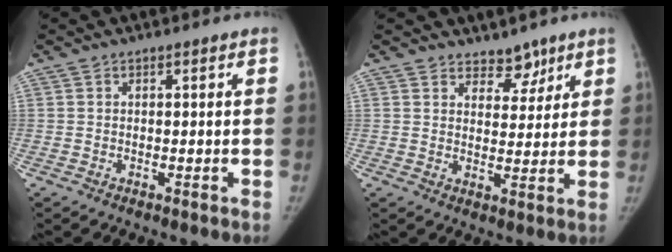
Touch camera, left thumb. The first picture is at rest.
{"total": 4.6, "force": [3.7, 2.5, 1.0], "torque": [0.015, -0.028, 0.058]}